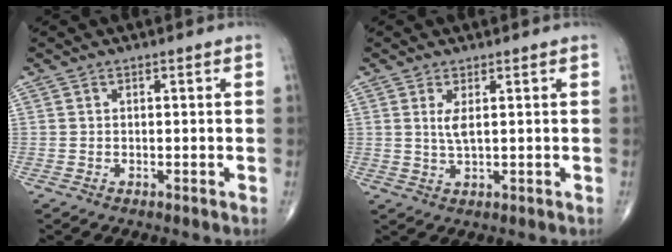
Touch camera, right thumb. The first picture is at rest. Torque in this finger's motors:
{"motor_torque": [-0.29, 0.47, 0.15, 0.13, 0.04]}